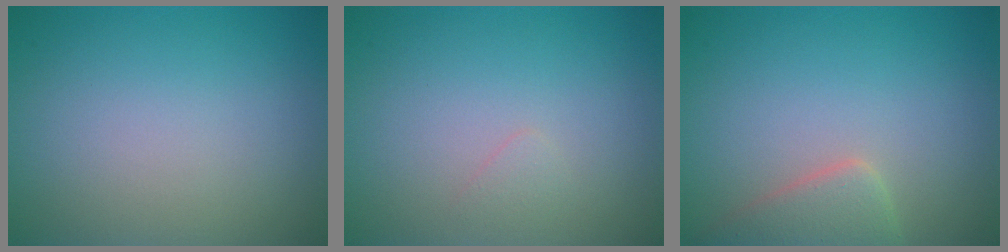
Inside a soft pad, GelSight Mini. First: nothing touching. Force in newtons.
{"total": 0.6, "press": 0.6, "slide": 0.1}
{"total": 2.9, "press": 2.9, "slide": 0.3}